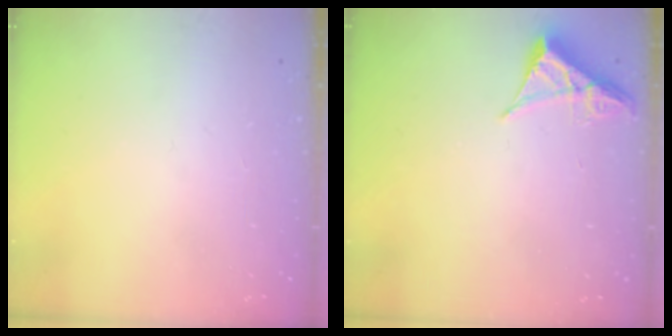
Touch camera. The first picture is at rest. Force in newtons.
{"total": 4.8, "press": 4.8, "slide": 0.7}